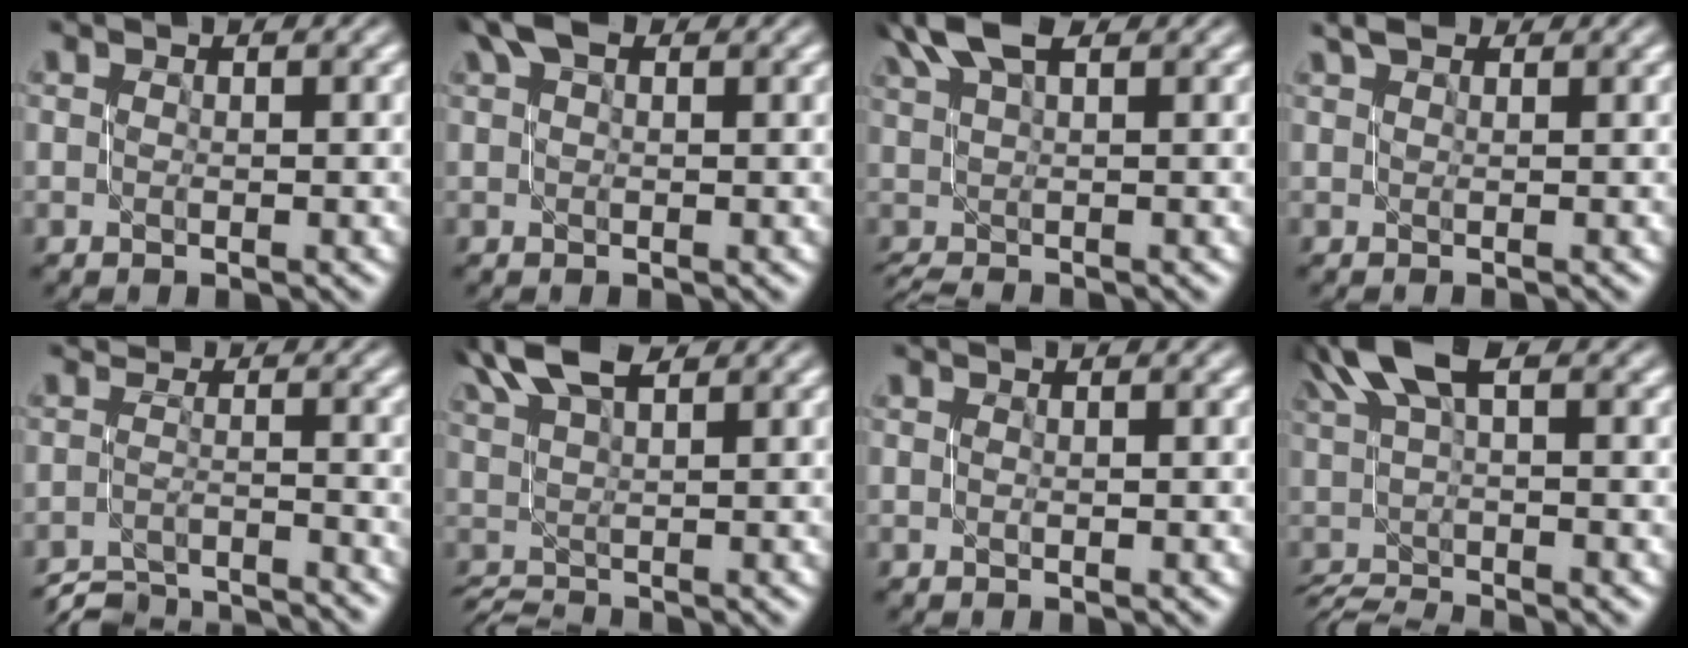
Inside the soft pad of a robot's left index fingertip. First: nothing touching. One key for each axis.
{"total": 2.8, "fx": 1.8, "fy": 1.1, "fz": 1.8, "tx": -0.033, "ty": 0.011, "tz": 0.029}
{"total": 4.7, "fx": 2.7, "fy": 1.4, "fz": 3.5, "tx": -0.053, "ty": 0.016, "tz": 0.043}
{"total": 2.1, "fx": 1.8, "fy": 0.5, "fz": 0.9, "tx": -0.012, "ty": 0.003, "tz": 0.024}
{"total": 6.9, "fx": -6.7, "fy": 1.1, "fz": 1.1, "tx": -0.006, "ty": -0.007, "tz": -0.097}
{"total": 5.5, "fx": 3.8, "fy": 1.6, "fz": 3.6, "tx": -0.058, "ty": 0.026, "tz": 0.064}
{"total": 0.0}
{"total": 5.9, "fx": 2.0, "fy": 1.8, "fz": 5.3, "tx": -0.084, "ty": 0.009, "tz": 0.029}